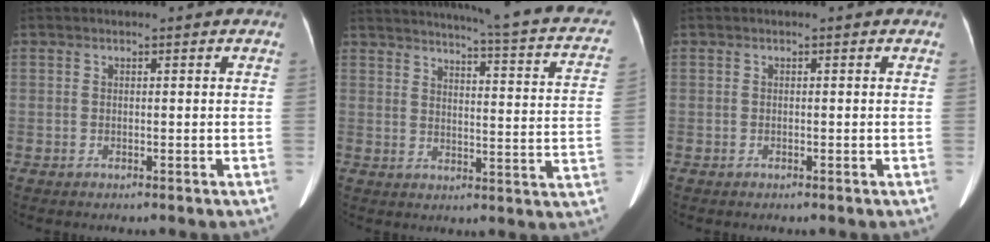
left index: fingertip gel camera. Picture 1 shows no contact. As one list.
[{"total": 21.7, "force": [18.3, 2.3, 11.4], "torque": [-0.153, -0.032, 0.204]}, {"total": 0.0}]